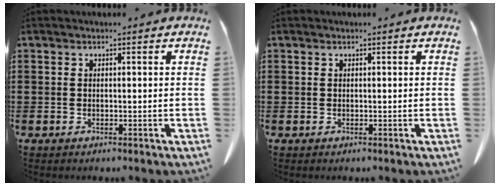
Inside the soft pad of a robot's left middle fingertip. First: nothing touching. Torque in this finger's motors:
{"motor_torque": [-0.96, 0.91, 0.00, 0.00]}